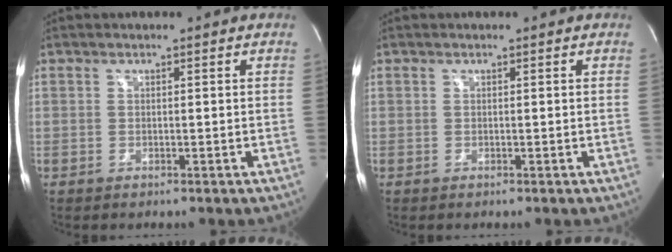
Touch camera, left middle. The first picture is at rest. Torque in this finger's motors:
{"motor_torque": [0.08, 0.08, -0.01, 0.00]}